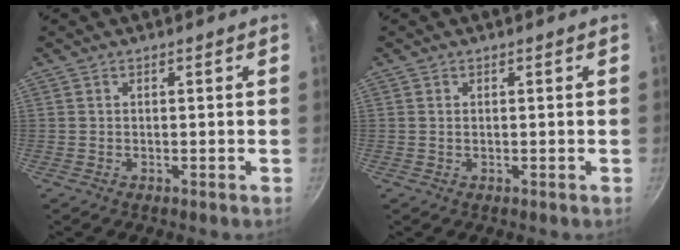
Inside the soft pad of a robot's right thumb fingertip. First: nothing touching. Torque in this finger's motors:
{"motor_torque": [-0.41, 0.05, -0.32, 0.18, -0.02]}